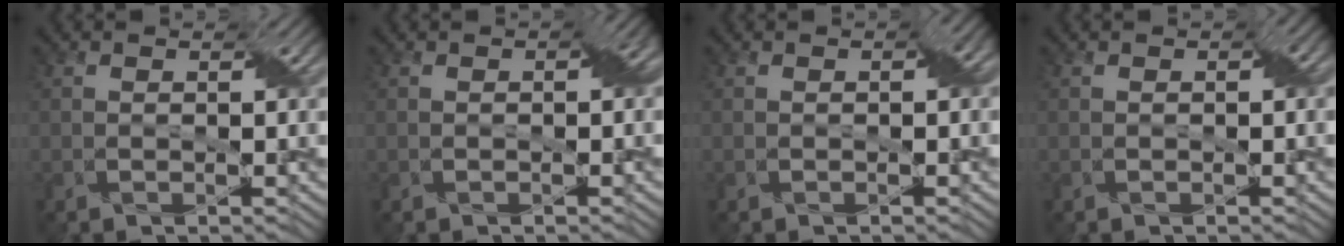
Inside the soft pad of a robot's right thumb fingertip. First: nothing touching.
{"total": 2.1, "force": [-0.1, 1.0, 1.9], "torque": [-0.026, 0.000, -0.002]}
{"total": 1.7, "force": [-0.1, 0.9, 1.4], "torque": [-0.019, 0.001, 0.000]}
{"total": 1.2, "force": [-0.1, 0.7, 1.0], "torque": [-0.013, -0.001, 0.000]}